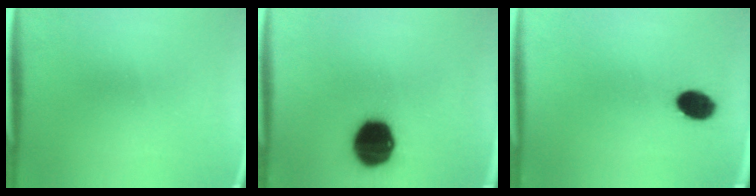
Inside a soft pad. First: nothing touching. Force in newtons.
{"total": 17.4}
{"total": 6.6}